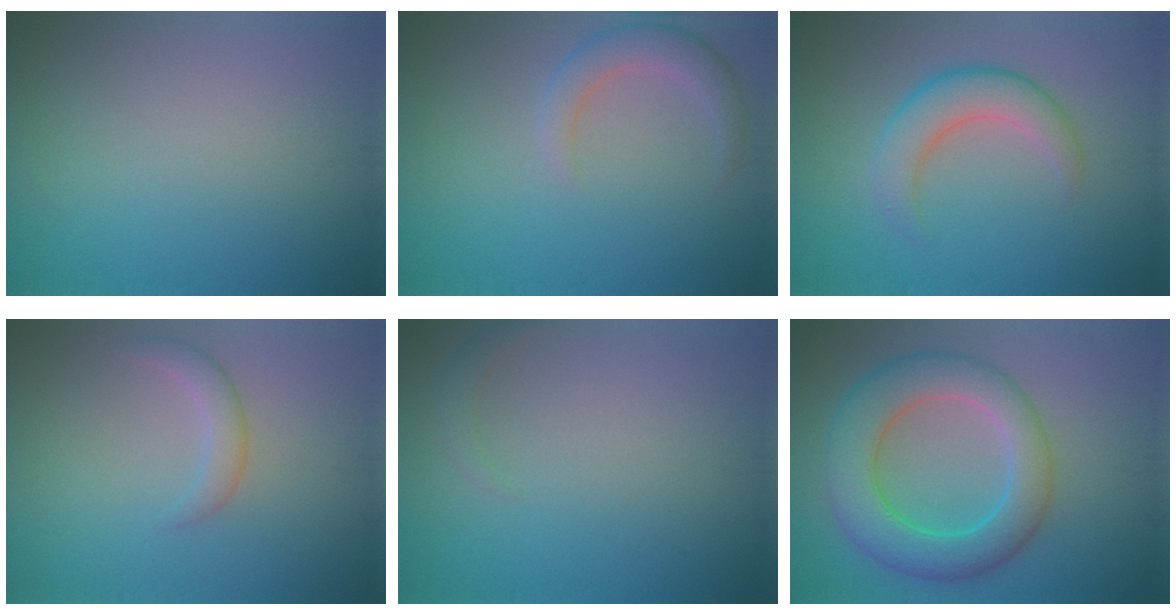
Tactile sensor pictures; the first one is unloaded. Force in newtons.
{"total": 2.9, "press": 2.9, "slide": 0.4}
{"total": 4.4, "press": 4.3, "slide": 0.5}
{"total": 2.5, "press": 2.5, "slide": 0.1}
{"total": 0.9, "press": 0.9, "slide": 0.1}
{"total": 8.1, "press": 8.1, "slide": 0.1}